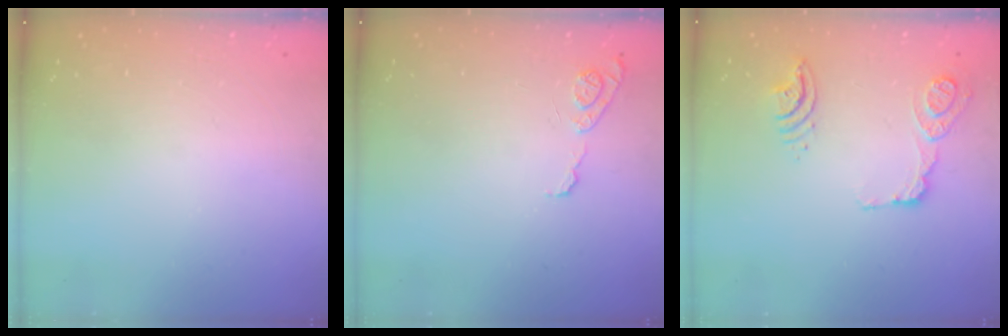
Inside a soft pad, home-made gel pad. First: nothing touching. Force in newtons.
{"total": 7.6, "press": 7.5, "slide": 0.8}
{"total": 21.3, "press": 16.2, "slide": 13.8}